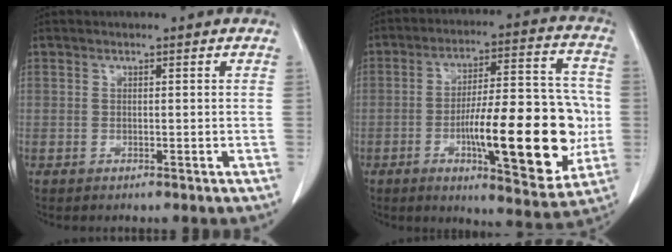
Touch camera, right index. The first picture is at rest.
{"total": 20.1, "force": [-4.1, 4.8, 19.1], "torque": [-0.276, 0.011, -0.053]}